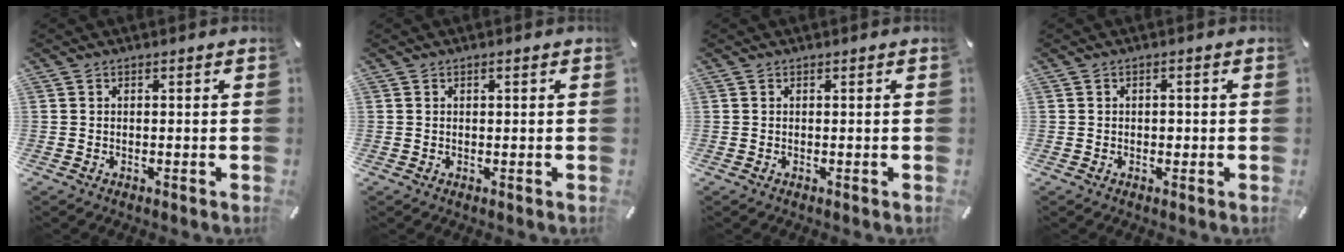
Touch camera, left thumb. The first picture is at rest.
{"total": 0.6, "force": [0.2, 0.2, 0.6], "torque": [-0.011, 0.003, 0.002]}
{"total": 0.0}
{"total": 1.5, "force": [-0.2, 1.0, 1.1], "torque": [-0.022, 0.004, -0.006]}